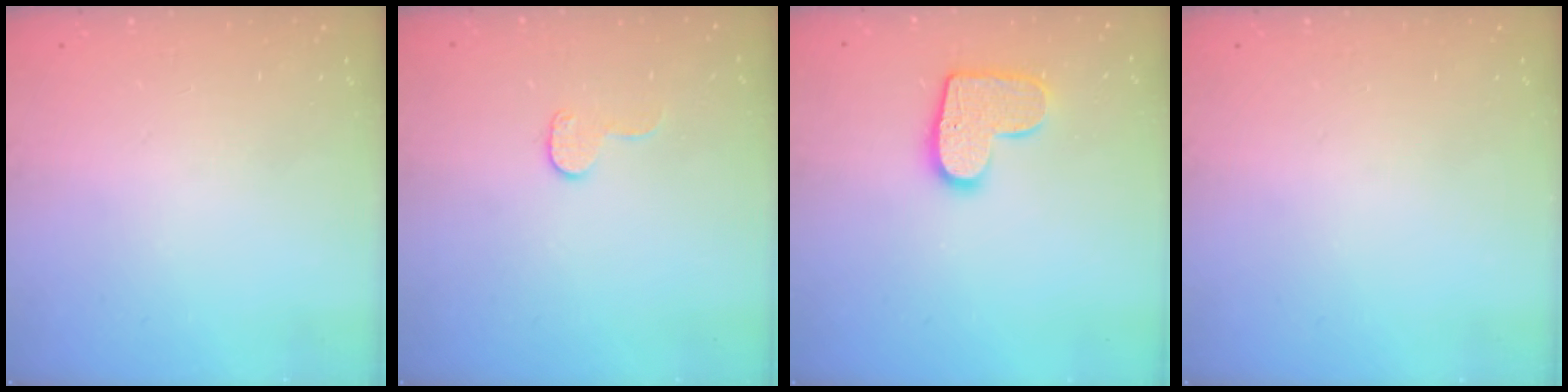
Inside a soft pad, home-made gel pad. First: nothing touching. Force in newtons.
{"total": 7.6, "press": 7.6, "slide": 0.1}
{"total": 11.6, "press": 11.6, "slide": 0.6}
{"total": 0.0}